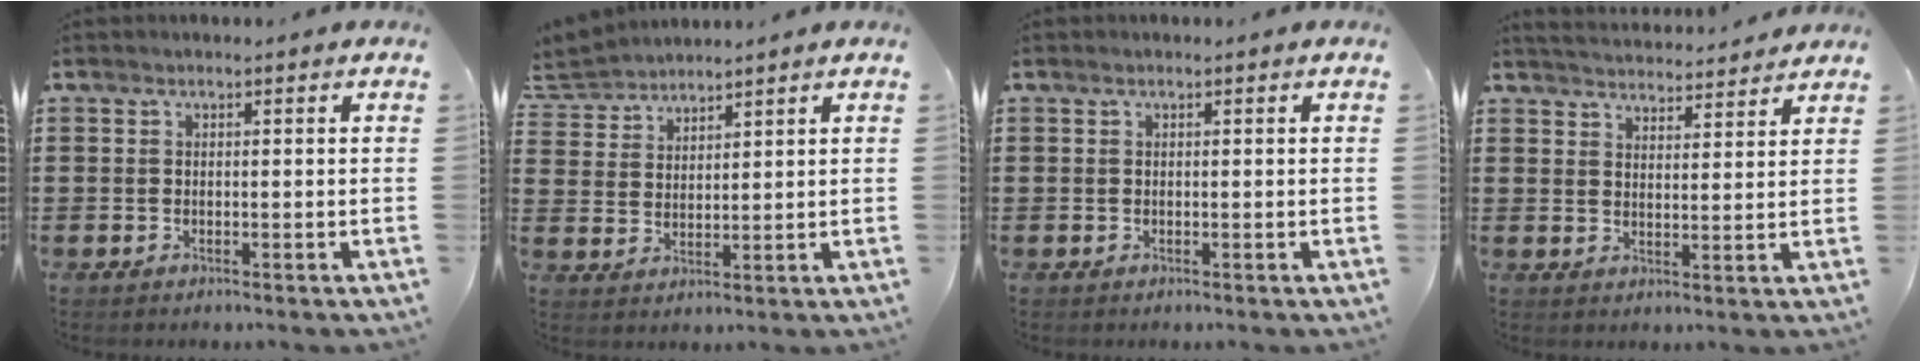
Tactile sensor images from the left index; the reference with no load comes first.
{"total": 3.8, "force": [3.5, 1.2, -0.3], "torque": [-0.013, -0.016, 0.065]}
{"total": 0.0}
{"total": 3.7, "force": [3.7, 0.1, 0.1], "torque": [-0.016, -0.021, 0.066]}